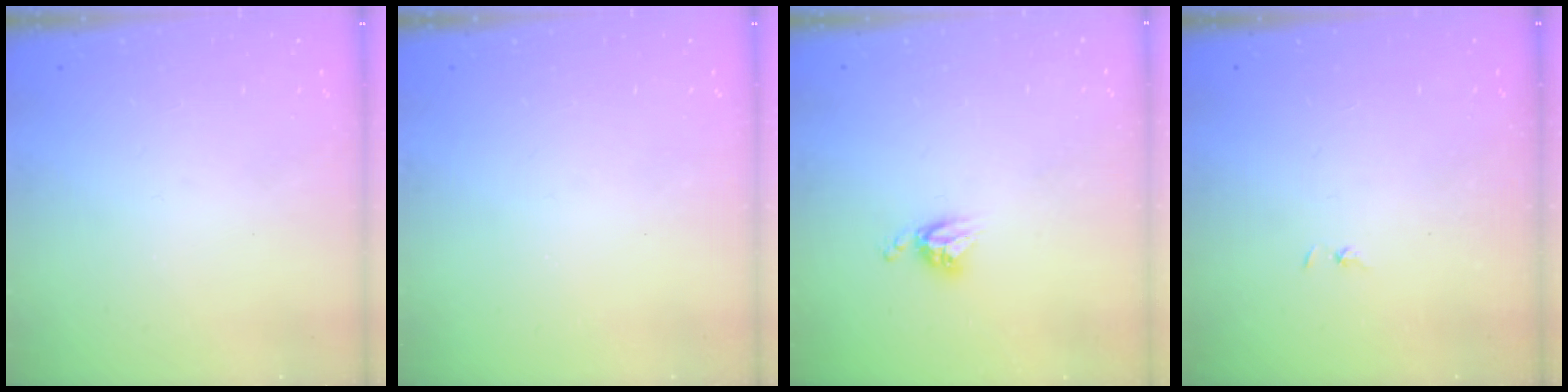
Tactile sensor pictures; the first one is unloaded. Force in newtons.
{"total": 0.0}
{"total": 4.7, "press": 4.7, "slide": 0.5}
{"total": 0.7, "press": 0.7, "slide": 0.1}